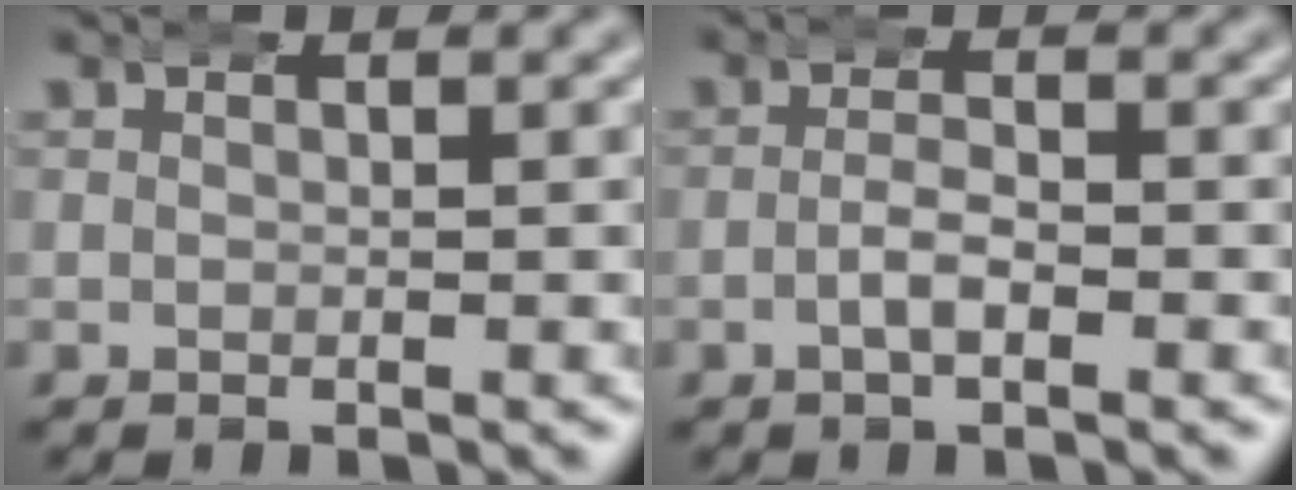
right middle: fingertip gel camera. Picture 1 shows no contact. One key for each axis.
{"total": 2.1, "fx": -1.2, "fy": 0.6, "fz": 1.7, "tx": -0.023, "ty": 0.004, "tz": -0.026}